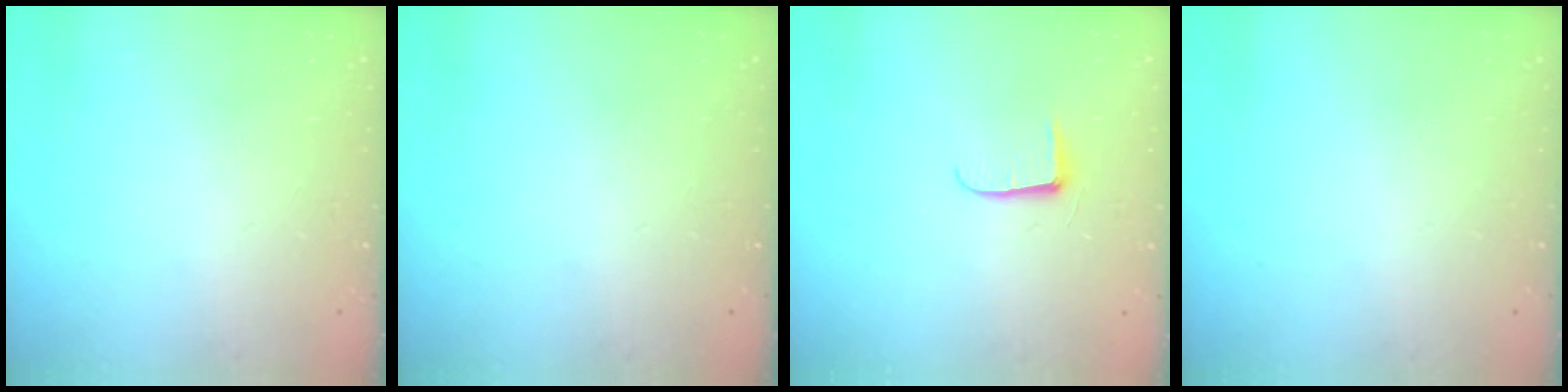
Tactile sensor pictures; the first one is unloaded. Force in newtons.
{"total": 0.0}
{"total": 5.8, "press": 5.8, "slide": 0.9}
{"total": 0.0}